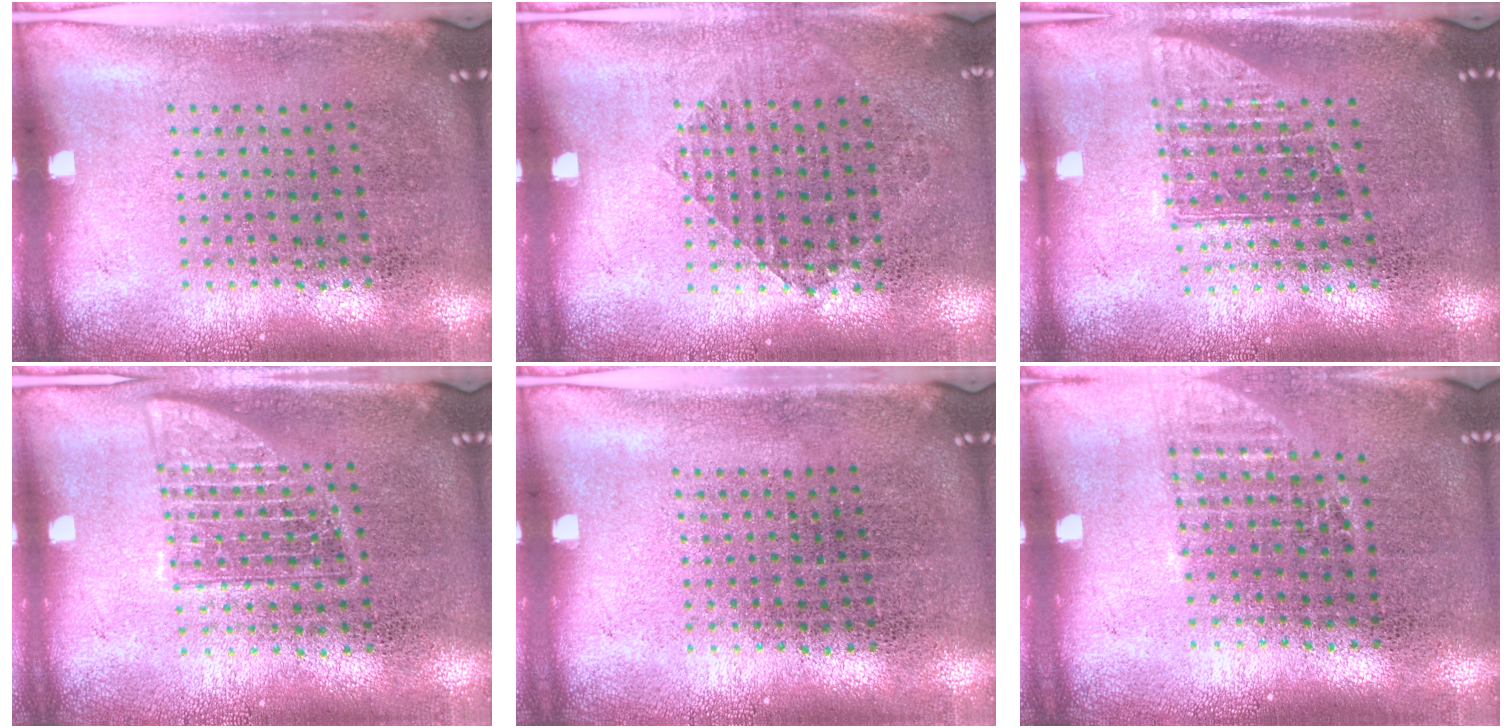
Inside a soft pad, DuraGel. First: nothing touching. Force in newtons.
{"total": 0.9, "press": 0.9, "slide": 0.4}
{"total": 1.5, "press": 1.2, "slide": 0.9}
{"total": 1.2, "press": 1.2, "slide": 0.2}
{"total": 0.0}
{"total": 1.1, "press": 1.0, "slide": 0.4}